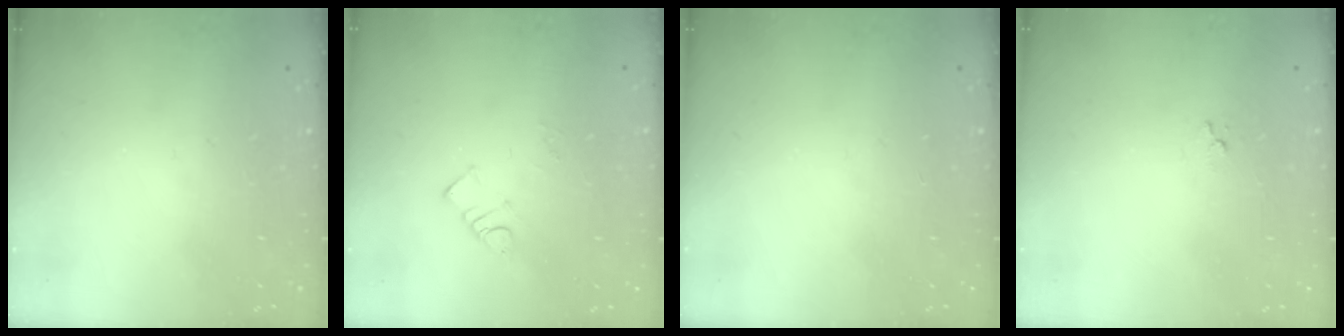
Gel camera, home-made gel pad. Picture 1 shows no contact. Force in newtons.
{"total": 3.6, "press": 3.6, "slide": 0.5}
{"total": 0.0}
{"total": 3.0, "press": 3.0, "slide": 0.2}